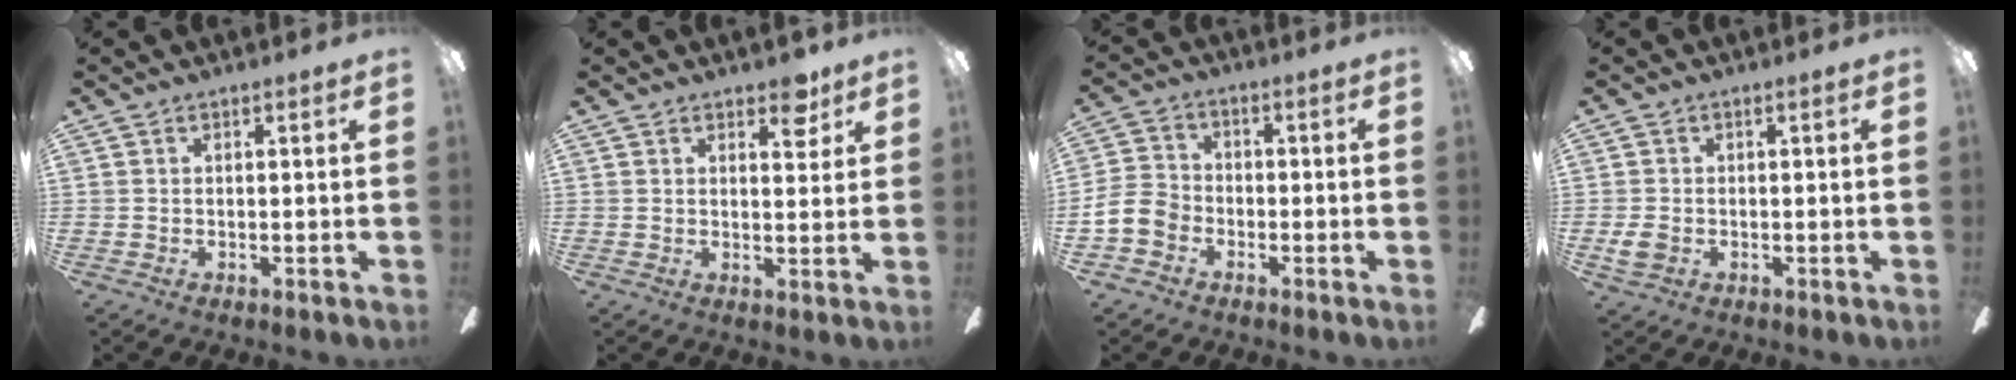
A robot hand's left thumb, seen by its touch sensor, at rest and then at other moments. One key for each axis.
{"total": 5.0, "fx": 3.4, "fy": 2.5, "fz": 2.6, "tx": -0.018, "ty": -0.015, "tz": 0.055}
{"total": 7.1, "fx": -3.2, "fy": 5.4, "fz": 3.2, "tx": -0.085, "ty": 0.022, "tz": -0.064}
{"total": 3.1, "fx": -1.0, "fy": 2.1, "fz": 2.0, "tx": -0.045, "ty": 0.001, "tz": -0.020}